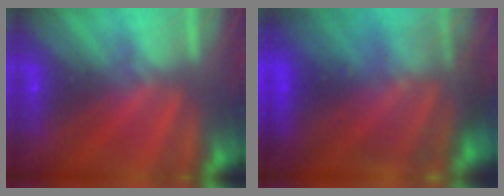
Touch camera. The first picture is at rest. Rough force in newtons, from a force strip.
{"total": 9.6}